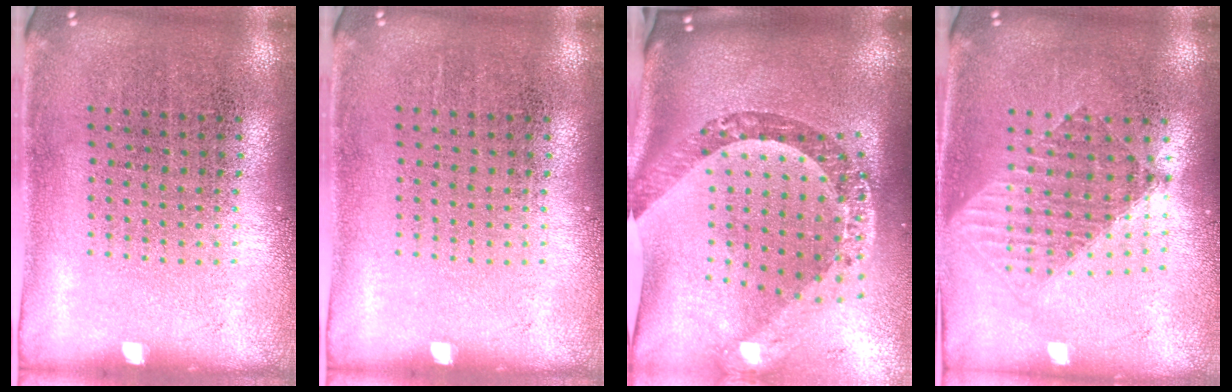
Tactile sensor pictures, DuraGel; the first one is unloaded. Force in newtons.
{"total": 0.0}
{"total": 3.7, "press": 2.6, "slide": 2.6}
{"total": 1.6, "press": 1.3, "slide": 0.9}